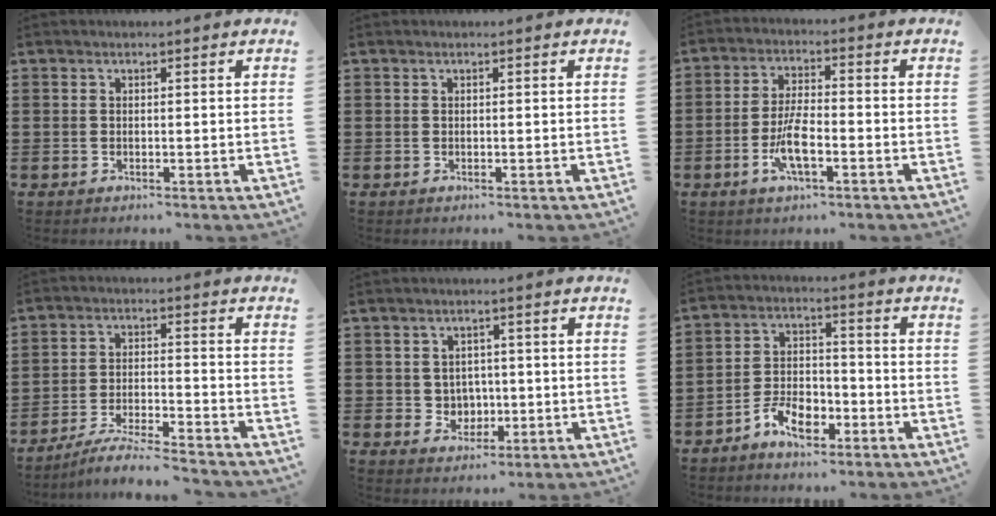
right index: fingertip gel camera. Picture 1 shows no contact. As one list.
[{"total": 0.0}, {"total": 6.7, "force": [-2.6, 2.0, 5.8], "torque": [-0.129, -0.009, -0.052]}, {"total": 5.6, "force": [-5.3, -0.4, 1.6], "torque": [-0.042, -0.013, -0.105]}, {"total": 3.2, "force": [0.2, 3.1, 0.7], "torque": [-0.028, 0.010, -0.001]}, {"total": 6.6, "force": [-4.3, 3.3, 3.7], "torque": [-0.080, 0.015, -0.084]}]